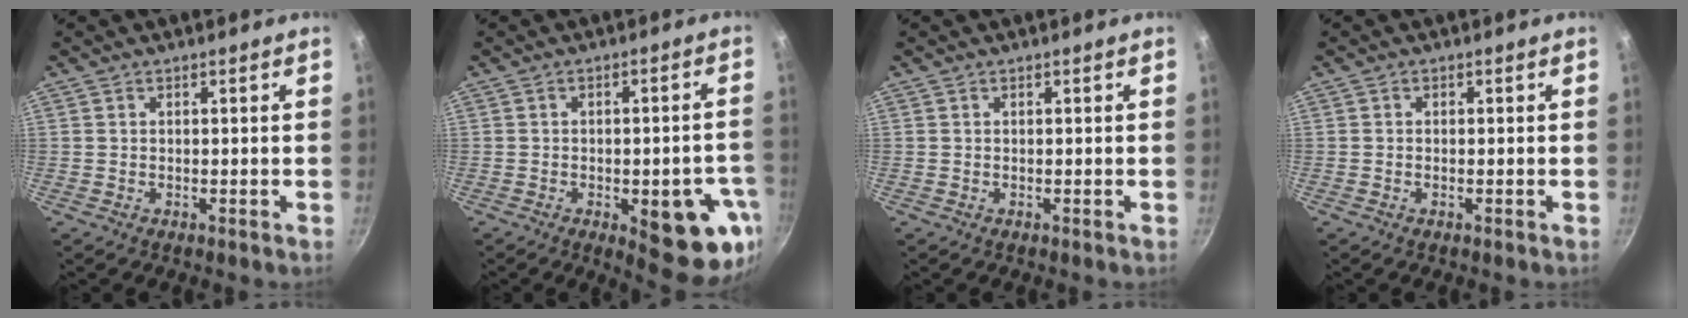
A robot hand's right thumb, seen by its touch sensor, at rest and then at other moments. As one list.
[{"total": 14.1, "force": [-4.7, 5.4, 12.2], "torque": [-0.103, 0.012, -0.056]}, {"total": 0.0}, {"total": 0.6, "force": [-0.3, 0.4, 0.4], "torque": [-0.008, 0.003, -0.006]}]